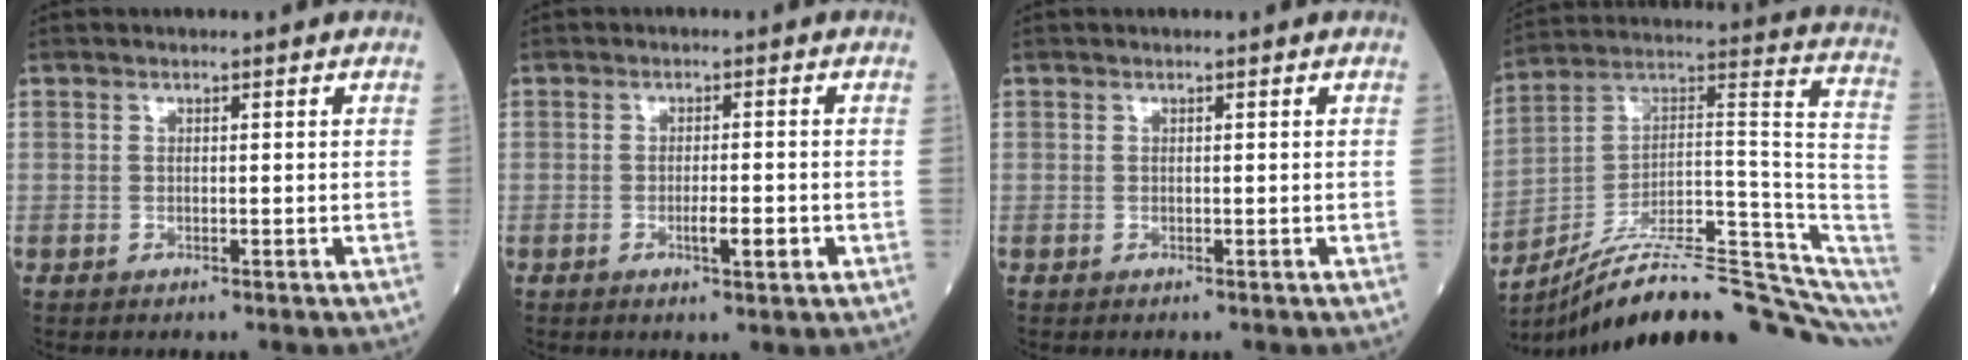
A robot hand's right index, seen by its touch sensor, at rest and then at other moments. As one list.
[{"total": 3.1, "force": [-1.0, 0.5, 2.9], "torque": [-0.046, -0.001, -0.014]}, {"total": 0.0}, {"total": 23.4, "force": [-17.1, 3.3, 15.6], "torque": [-0.172, 0.058, -0.264]}]